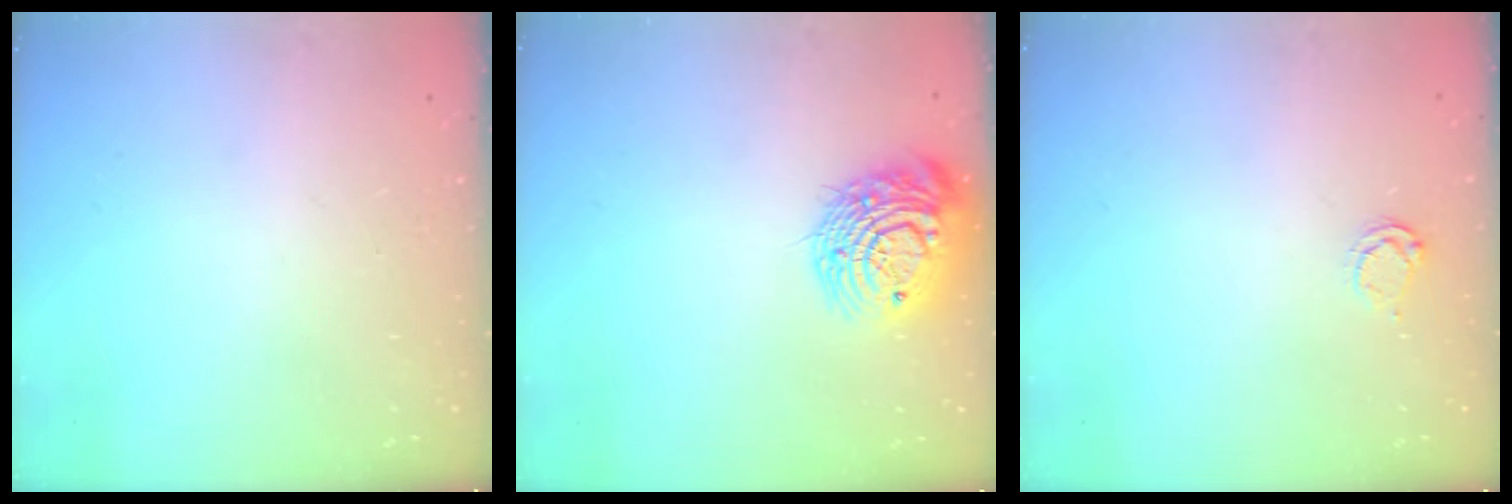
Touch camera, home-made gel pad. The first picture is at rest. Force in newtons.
{"total": 15.5, "press": 15.4, "slide": 1.4}
{"total": 3.4, "press": 3.4, "slide": 0.4}